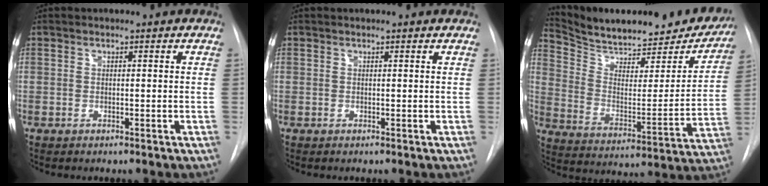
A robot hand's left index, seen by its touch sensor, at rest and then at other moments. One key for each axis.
{"total": 1.0, "fx": 1.0, "fy": 0.1, "fz": 0.2, "tx": -0.009, "ty": 0.009, "tz": 0.010}
{"total": 24.7, "fx": 22.3, "fy": 6.3, "fz": 8.6, "tx": -0.136, "ty": -0.042, "tz": 0.309}